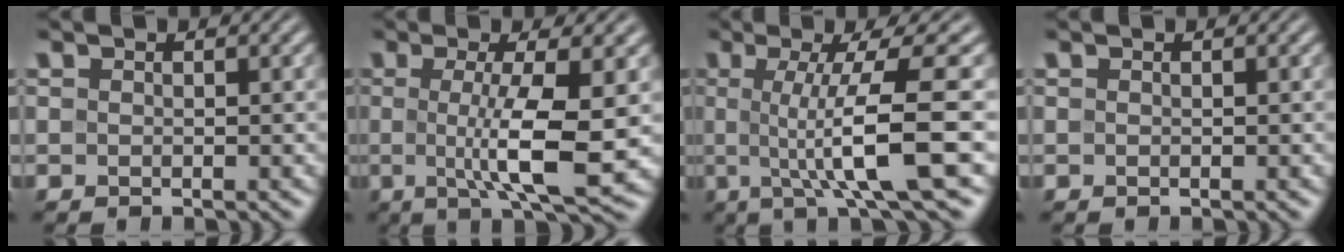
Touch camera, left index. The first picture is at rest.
{"total": 7.0, "force": [-0.3, 1.3, 6.9], "torque": [-0.118, -0.010, -0.003]}
{"total": 8.8, "force": [-0.4, 1.6, 8.7], "torque": [-0.126, -0.001, -0.006]}
{"total": 0.0}